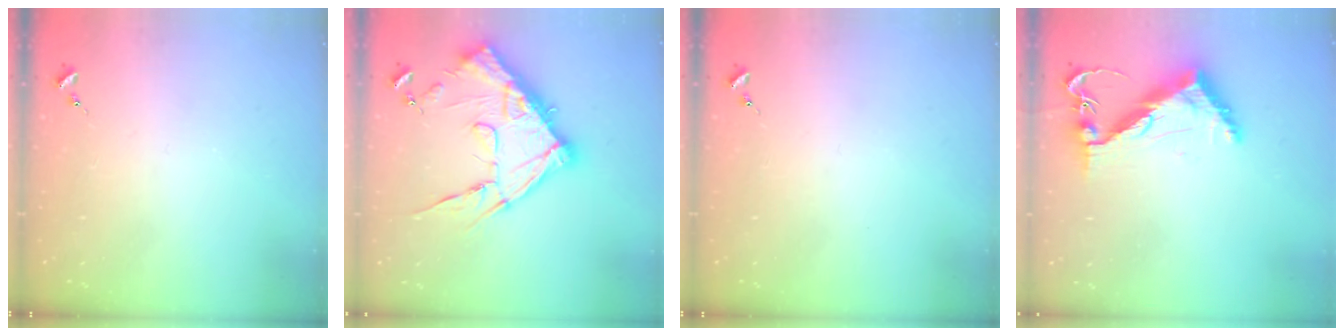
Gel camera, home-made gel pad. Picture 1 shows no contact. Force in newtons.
{"total": 19.4, "press": 19.4, "slide": 1.0}
{"total": 0.0}
{"total": 9.7, "press": 9.6, "slide": 1.4}